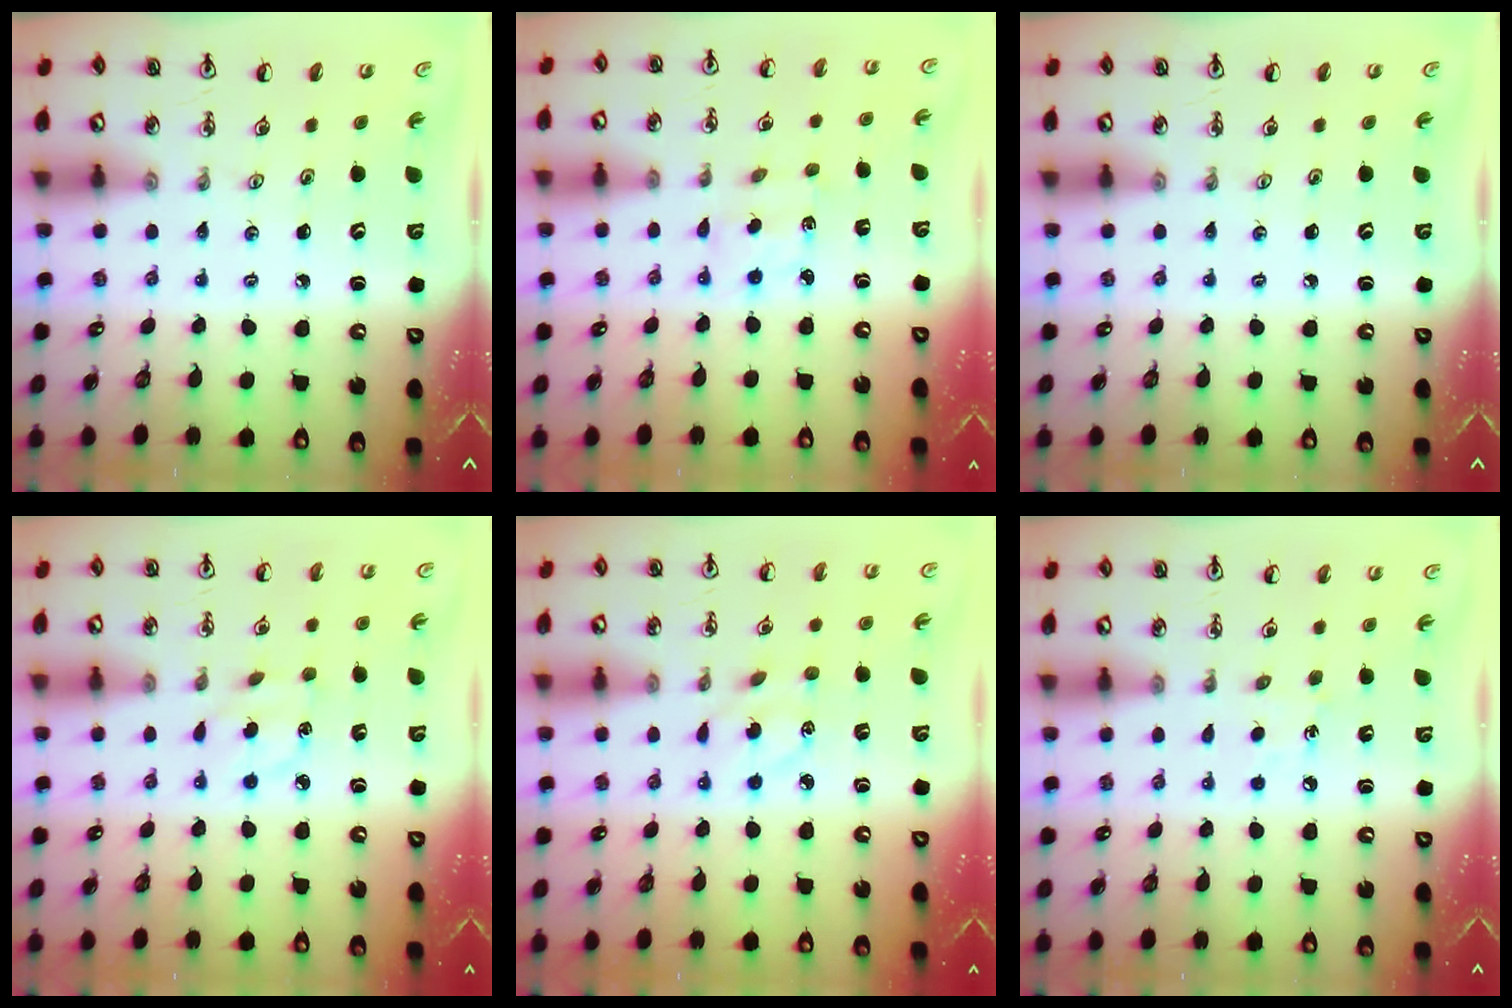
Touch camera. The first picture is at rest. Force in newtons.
{"total": 1.8, "press": 1.6, "slide": 0.7}
{"total": 0.0}
{"total": 5.1, "press": 5.1, "slide": 0.6}
{"total": 3.6, "press": 3.5, "slide": 0.8}
{"total": 6.0, "press": 6.0, "slide": 0.8}